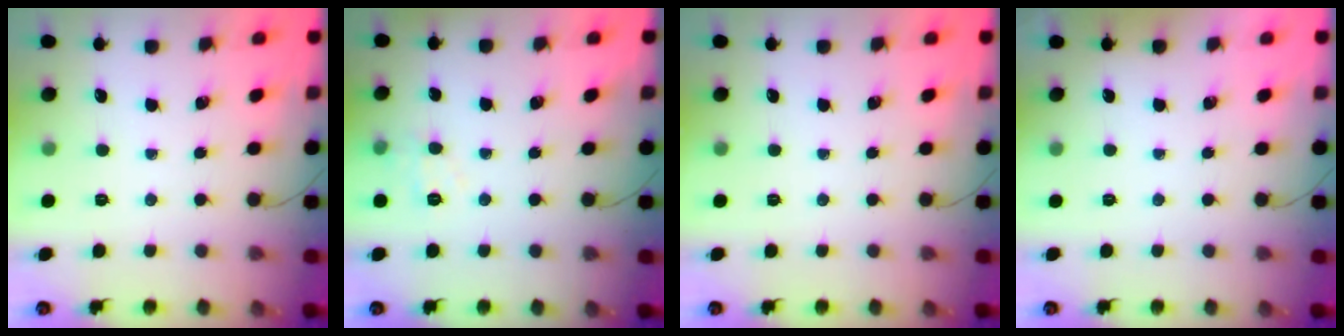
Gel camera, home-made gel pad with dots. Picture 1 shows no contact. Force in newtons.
{"total": 8.3, "press": 8.1, "slide": 1.5}
{"total": 0.0}
{"total": 1.9, "press": 1.9, "slide": 0.3}